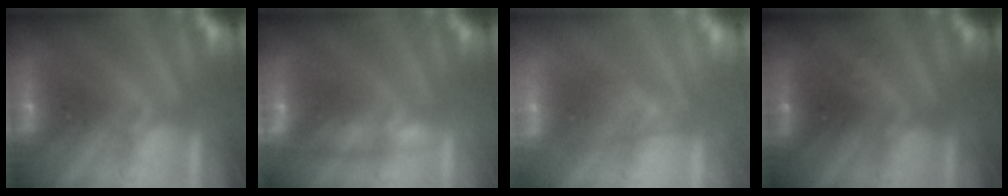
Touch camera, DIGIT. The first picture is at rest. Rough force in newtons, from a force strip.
{"total": 4.5}
{"total": 2.5}
{"total": 2.9}